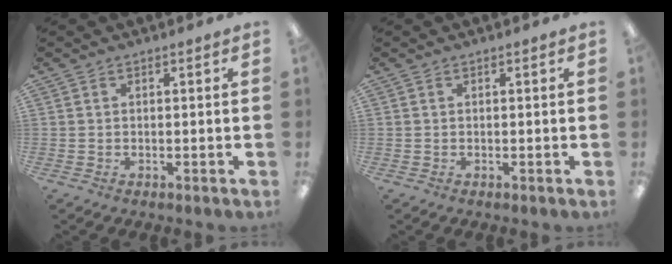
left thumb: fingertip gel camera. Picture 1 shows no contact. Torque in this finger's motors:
{"motor_torque": [-0.04, -0.04, 0.02, -0.02, 0.00]}